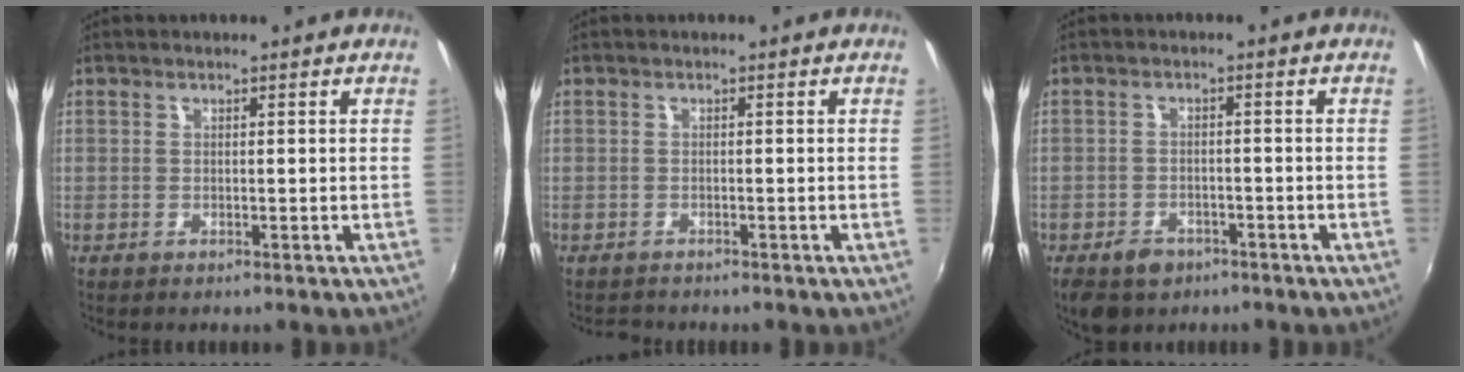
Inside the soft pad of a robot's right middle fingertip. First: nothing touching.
{"total": 1.7, "force": [-1.6, 0.6, -0.1], "torque": [-0.006, 0.000, -0.030]}
{"total": 6.9, "force": [-4.5, 4.5, 2.7], "torque": [-0.070, -0.004, -0.066]}